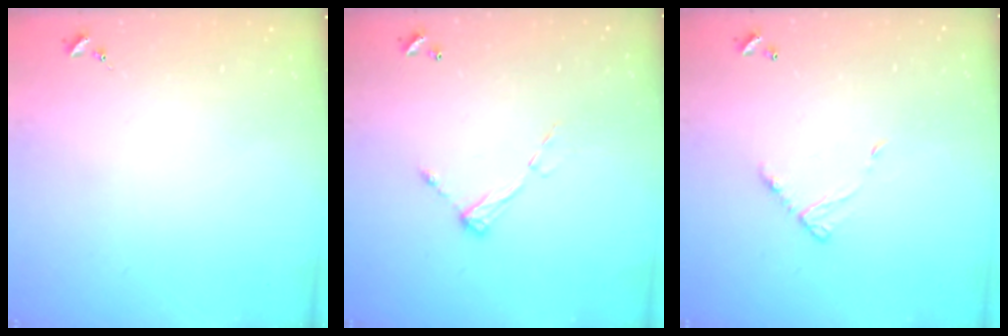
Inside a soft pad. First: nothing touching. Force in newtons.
{"total": 8.2, "press": 8.2, "slide": 0.5}
{"total": 7.3, "press": 7.3, "slide": 0.6}